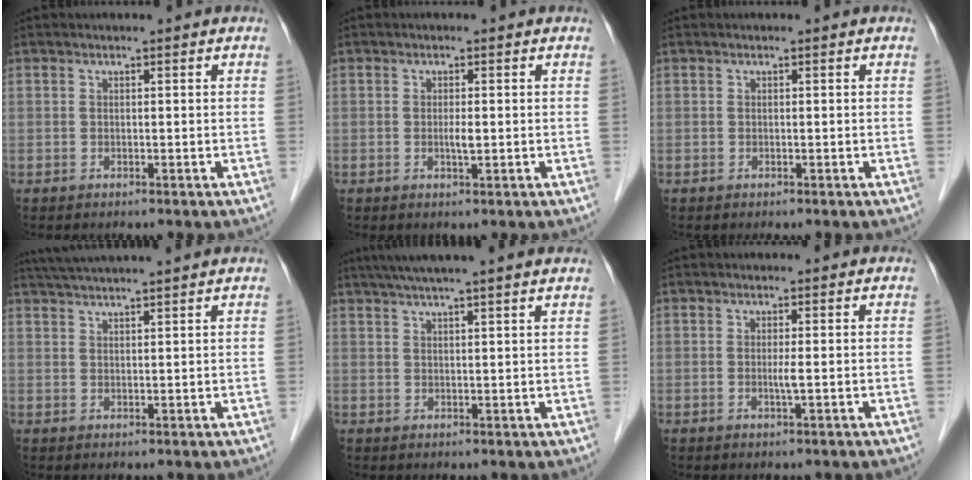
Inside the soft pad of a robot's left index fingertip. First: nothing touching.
{"total": 1.4, "force": [-0.1, 0.2, 1.4], "torque": [-0.026, -0.001, -0.001]}
{"total": 0.0}
{"total": 9.2, "force": [8.2, -1.0, 3.9], "torque": [-0.068, 0.035, 0.121]}
{"total": 10.5, "force": [8.8, -0.8, 5.8], "torque": [-0.090, 0.033, 0.110]}
{"total": 1.3, "force": [-0.1, -0.3, 1.3], "torque": [-0.026, -0.002, -0.003]}